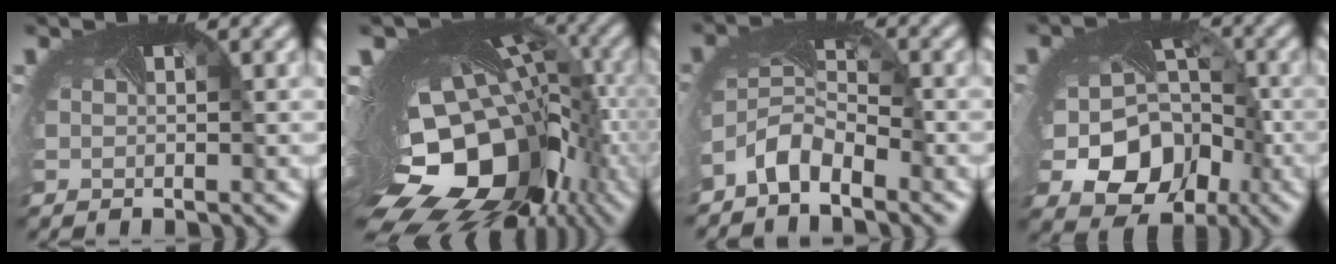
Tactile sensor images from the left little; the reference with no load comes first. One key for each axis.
{"total": 20.5, "fx": -6.5, "fy": 12.8, "fz": 14.6, "tx": -0.261, "ty": -0.062, "tz": -0.075}
{"total": 3.5, "fx": -3.1, "fy": 1.2, "fz": 1.0, "tx": -0.045, "ty": -0.009, "tz": -0.064}
{"total": 10.0, "fx": -3.4, "fy": 7.9, "fz": 5.1, "tx": -0.093, "ty": -0.048, "tz": -0.036}